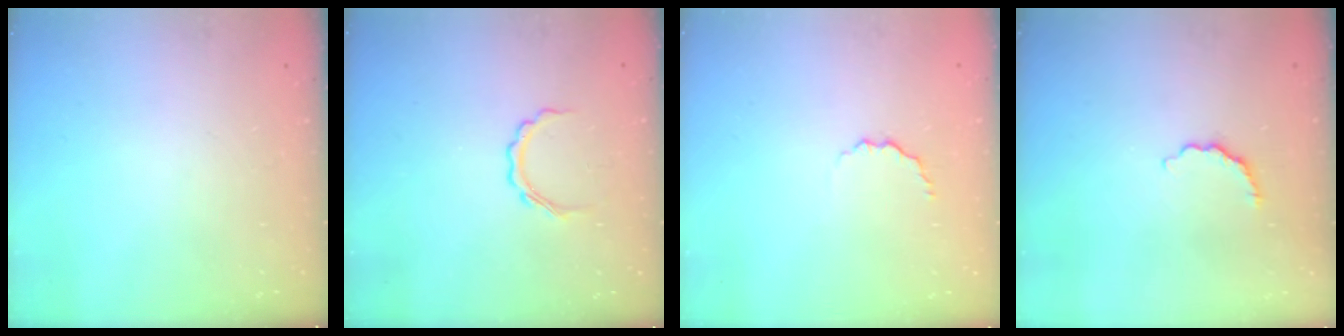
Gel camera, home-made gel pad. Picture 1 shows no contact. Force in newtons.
{"total": 4.1, "press": 4.0, "slide": 0.9}
{"total": 3.5, "press": 3.4, "slide": 1.0}
{"total": 3.7, "press": 3.7, "slide": 0.7}